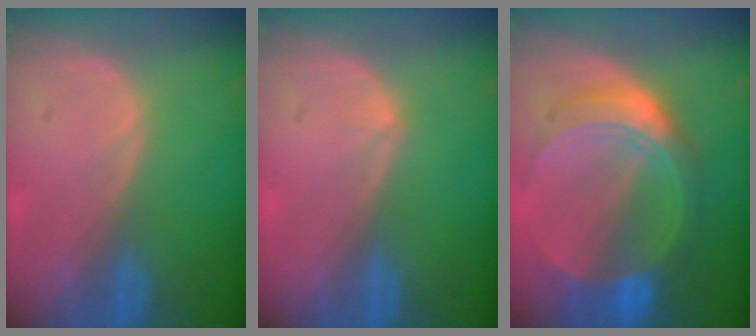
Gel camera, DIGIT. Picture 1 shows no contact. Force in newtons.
{"total": 0.6, "press": 0.4, "slide": 0.5}
{"total": 8.7, "press": 8.7, "slide": 0.6}